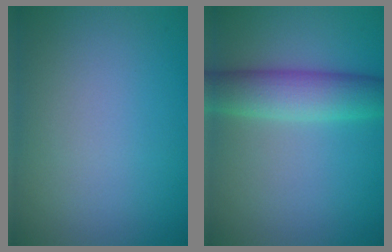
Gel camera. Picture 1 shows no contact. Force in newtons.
{"total": 5.1, "press": 5.1, "slide": 0.4}